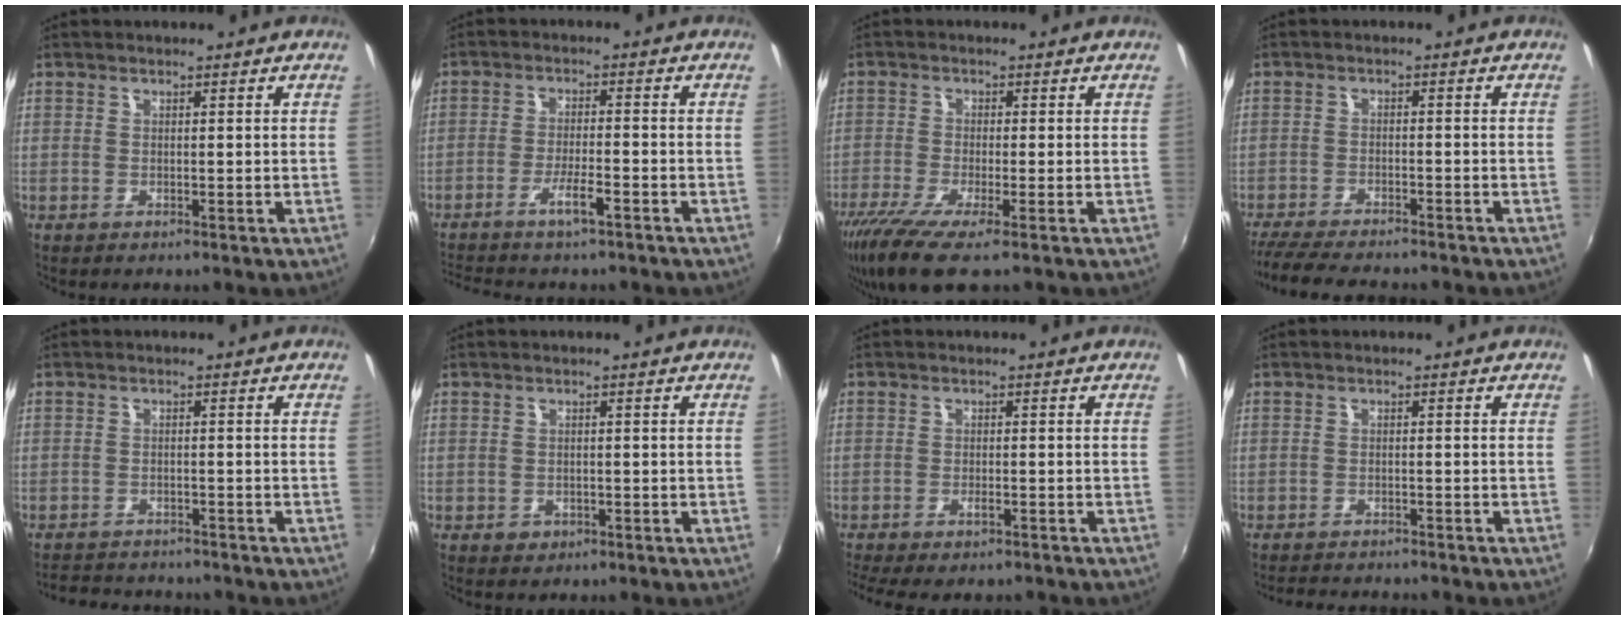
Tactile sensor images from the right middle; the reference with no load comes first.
{"total": 5.9, "force": [-4.5, 0.7, 3.7], "torque": [-0.087, 0.000, -0.080]}
{"total": 8.1, "force": [-5.4, 0.9, 5.9], "torque": [-0.141, -0.034, -0.100]}
{"total": 11.7, "force": [-10.4, 1.8, 5.1], "torque": [-0.118, -0.027, -0.167]}
{"total": 7.8, "force": [-7.2, 2.4, 2.1], "torque": [-0.062, -0.006, -0.107]}
{"total": 1.9, "force": [-0.9, 1.6, 0.6], "torque": [-0.013, -0.004, -0.010]}
{"total": 5.2, "force": [-4.0, 1.5, 2.9], "torque": [-0.075, -0.019, -0.066]}
{"total": 5.5, "force": [-5.1, 0.8, 1.7], "torque": [-0.047, -0.013, -0.078]}